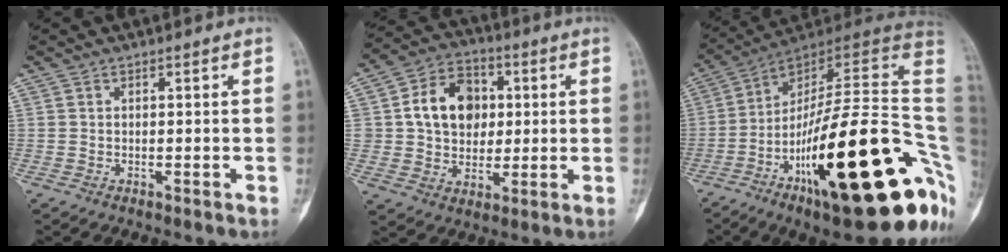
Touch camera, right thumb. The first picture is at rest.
{"total": 13.4, "force": [2.1, 10.6, 8.0], "torque": [-0.095, 0.008, 0.035]}
{"total": 35.4, "force": [-9.1, 9.7, 32.8], "torque": [-0.400, 0.065, -0.141]}